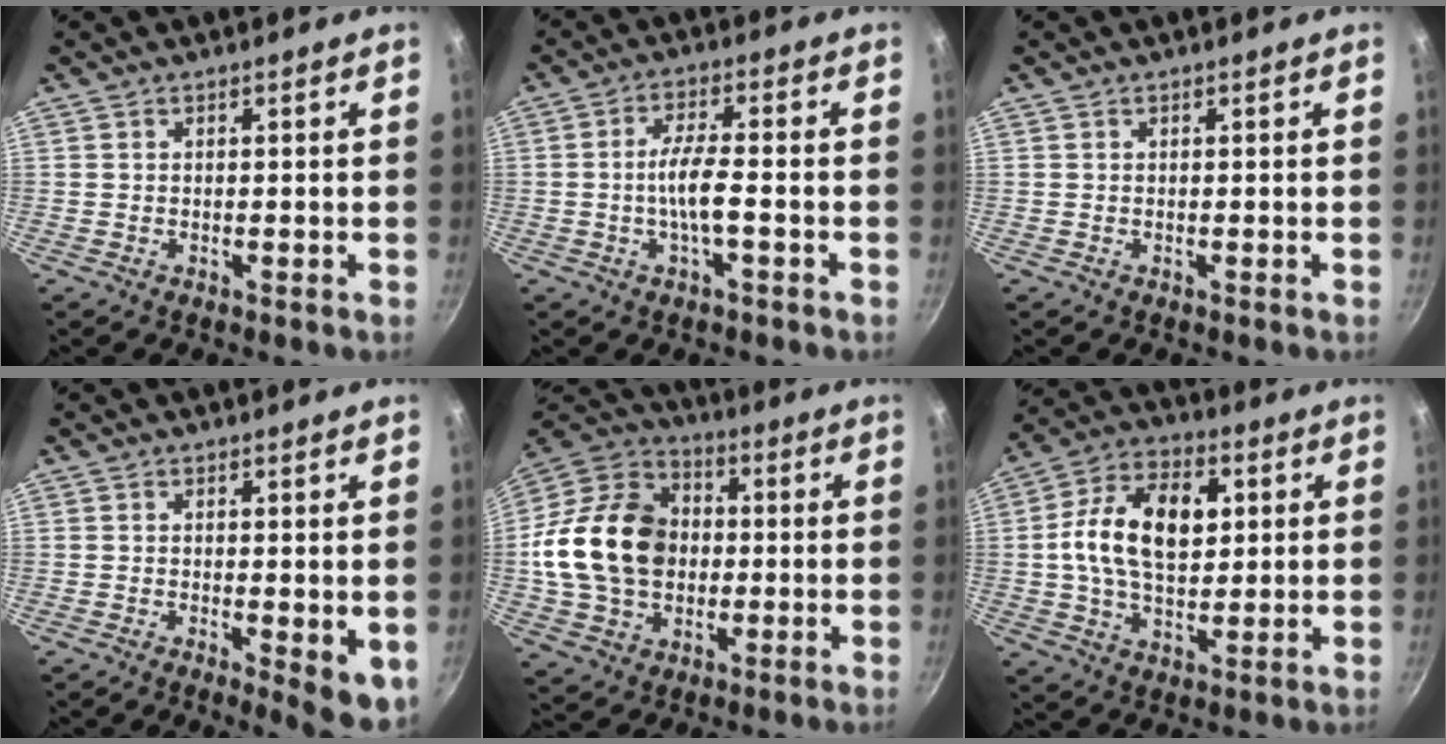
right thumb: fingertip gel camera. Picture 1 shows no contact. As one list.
[{"total": 6.0, "force": [-1.6, 1.3, 5.6], "torque": [-0.110, 0.017, -0.036]}, {"total": 0.0}, {"total": 6.0, "force": [-0.8, 1.9, 5.6], "torque": [-0.058, -0.008, -0.006]}, {"total": 20.6, "force": [-0.1, 15.8, 13.2], "torque": [-0.217, 0.029, -0.006]}, {"total": 15.8, "force": [2.5, 9.9, 12.1], "torque": [-0.188, 0.011, 0.030]}]